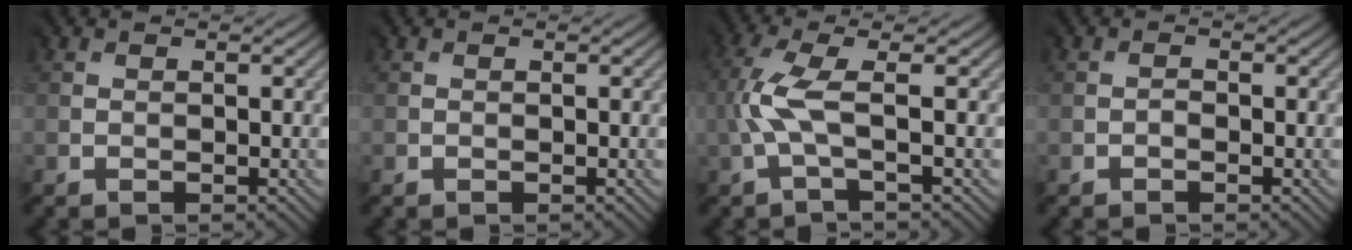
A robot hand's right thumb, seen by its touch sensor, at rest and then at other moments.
{"total": 0.0}
{"total": 4.1, "force": [-0.4, 0.6, 4.1], "torque": [-0.100, 0.019, -0.017]}
{"total": 0.5, "force": [-0.5, 0.2, -0.1], "torque": [0.004, 0.003, -0.008]}